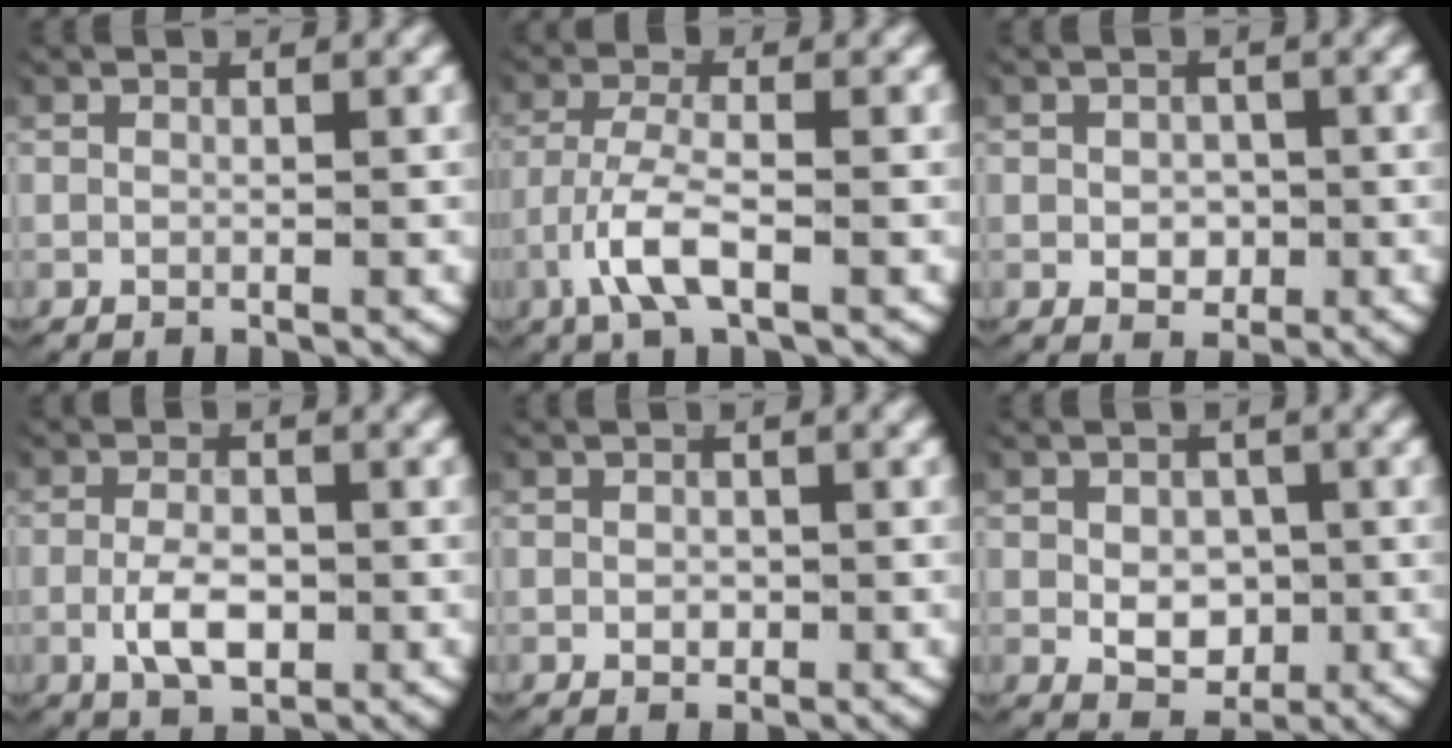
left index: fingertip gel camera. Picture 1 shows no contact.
{"total": 4.8, "force": [-1.9, 1.9, 4.0], "torque": [-0.098, -0.021, -0.024]}
{"total": 1.9, "force": [-0.6, 1.5, 1.0], "torque": [-0.016, -0.011, -0.003]}
{"total": 3.7, "force": [-1.1, 2.0, 3.0], "torque": [-0.059, -0.013, -0.014]}
{"total": 0.9, "force": [-0.3, 0.7, 0.5], "torque": [-0.016, -0.011, 0.000]}
{"total": 3.7, "force": [-0.6, 2.9, 2.2], "torque": [-0.037, -0.023, 0.002]}